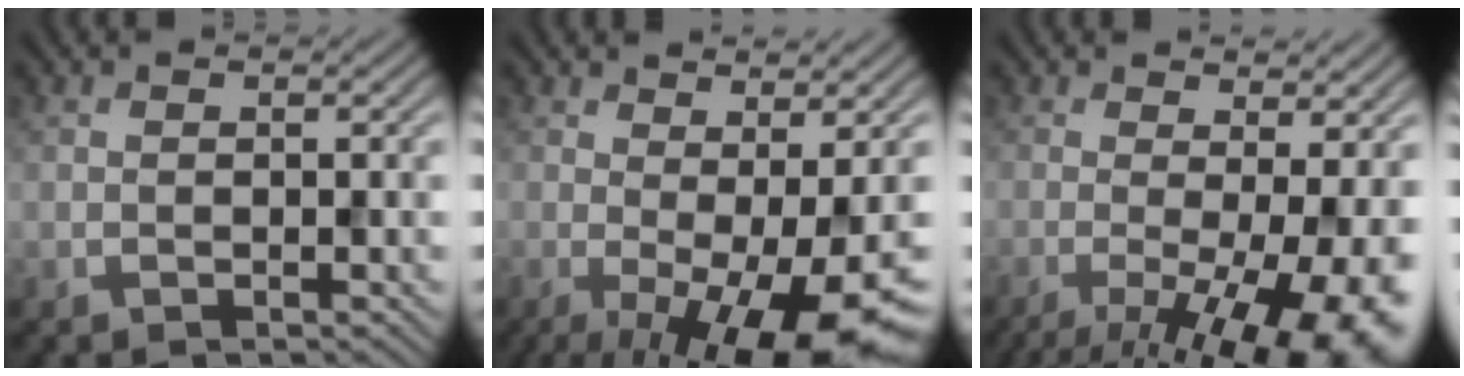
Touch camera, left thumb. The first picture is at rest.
{"total": 11.9, "force": [-3.3, 3.3, 11.0], "torque": [-0.145, -0.002, -0.044]}
{"total": 13.2, "force": [-4.0, 4.0, 11.9], "torque": [-0.162, -0.016, -0.047]}